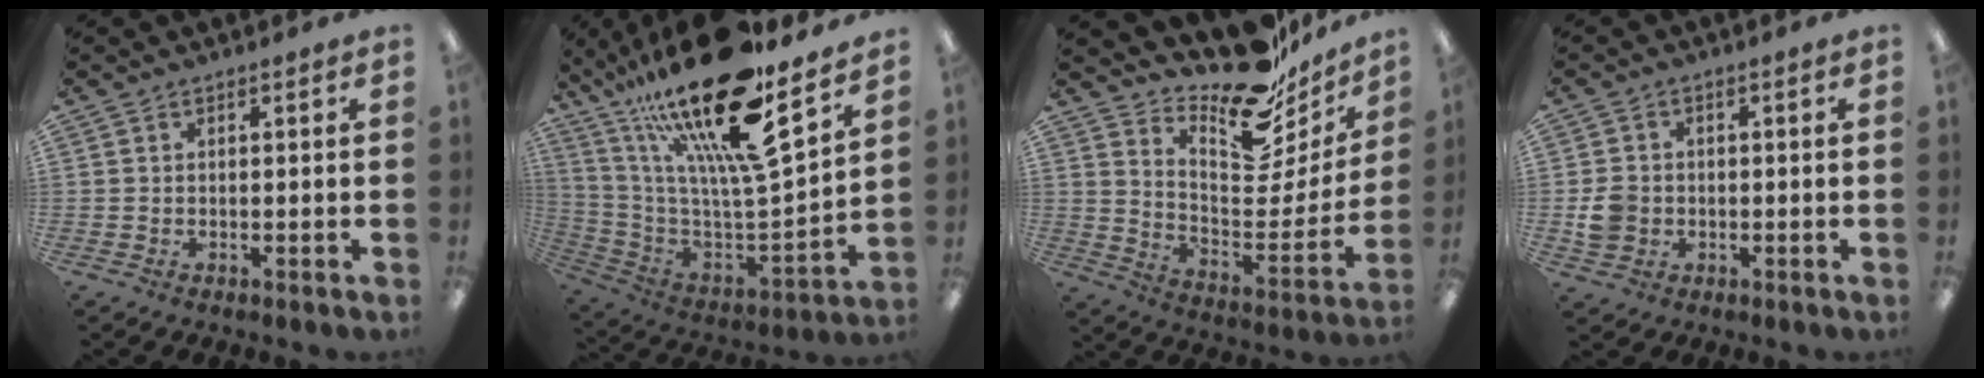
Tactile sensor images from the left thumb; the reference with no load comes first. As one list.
[{"total": 25.9, "force": [17.5, 6.0, 18.1], "torque": [-0.322, -0.110, 0.286]}, {"total": 18.8, "force": [16.1, 5.8, 7.7], "torque": [-0.107, -0.144, 0.270]}, {"total": 5.0, "force": [-0.8, 4.4, 2.2], "torque": [-0.028, 0.002, -0.016]}]